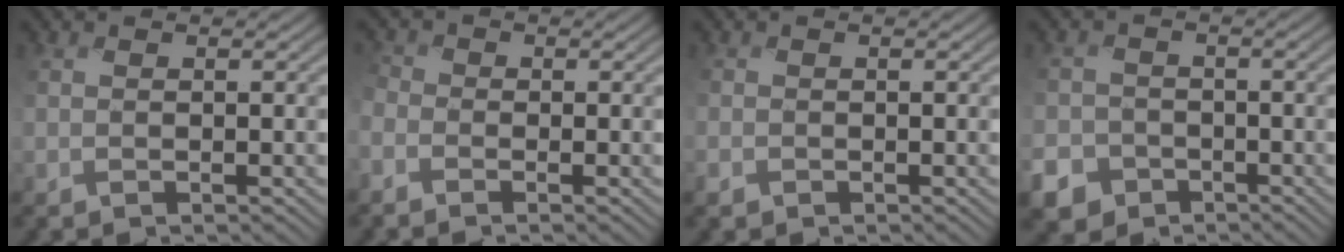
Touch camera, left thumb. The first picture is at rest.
{"total": 2.9, "force": [-1.8, 1.9, 1.2], "torque": [-0.042, -0.007, -0.045]}
{"total": 1.3, "force": [-0.7, 1.0, 0.3], "torque": [-0.008, -0.006, -0.020]}
{"total": 6.8, "force": [-3.8, 5.5, 1.5], "torque": [-0.044, -0.024, -0.084]}